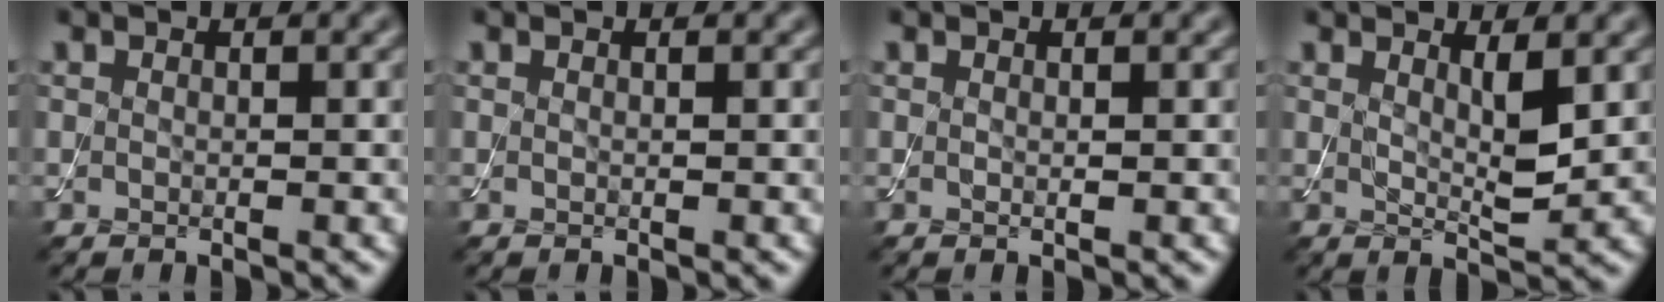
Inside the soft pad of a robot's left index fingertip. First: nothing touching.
{"total": 0.0}
{"total": 0.0}
{"total": 2.4, "force": [1.1, 0.5, 2.1], "torque": [-0.035, -0.011, 0.021]}